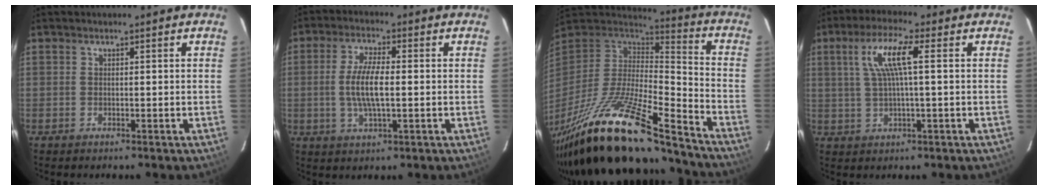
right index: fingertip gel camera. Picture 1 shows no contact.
{"total": 7.6, "force": [-0.5, 2.2, 7.3], "torque": [-0.146, -0.001, -0.009]}
{"total": 28.8, "force": [-21.3, 5.6, 18.6], "torque": [-0.333, -0.060, -0.358]}
{"total": 7.8, "force": [1.9, 0.9, 7.5], "torque": [-0.142, 0.008, 0.039]}